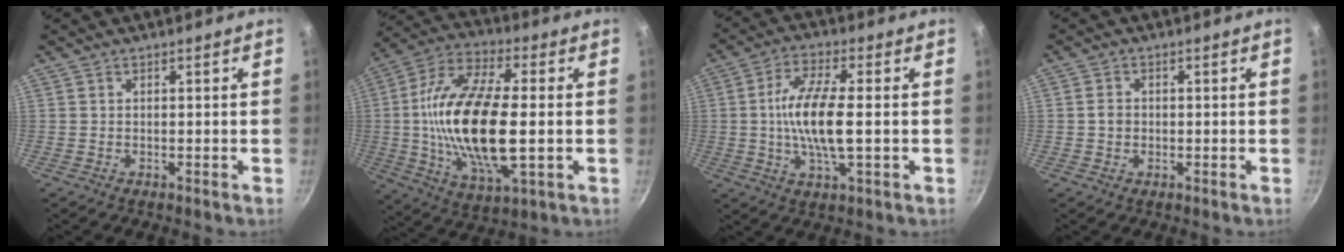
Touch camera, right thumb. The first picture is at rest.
{"total": 23.0, "force": [-0.6, 9.6, 20.8], "torque": [-0.403, 0.010, -0.018]}
{"total": 11.6, "force": [-0.3, 3.5, 11.0], "torque": [-0.220, 0.012, -0.010]}
{"total": 2.3, "force": [-0.2, 2.0, 1.1], "torque": [-0.012, 0.009, -0.005]}